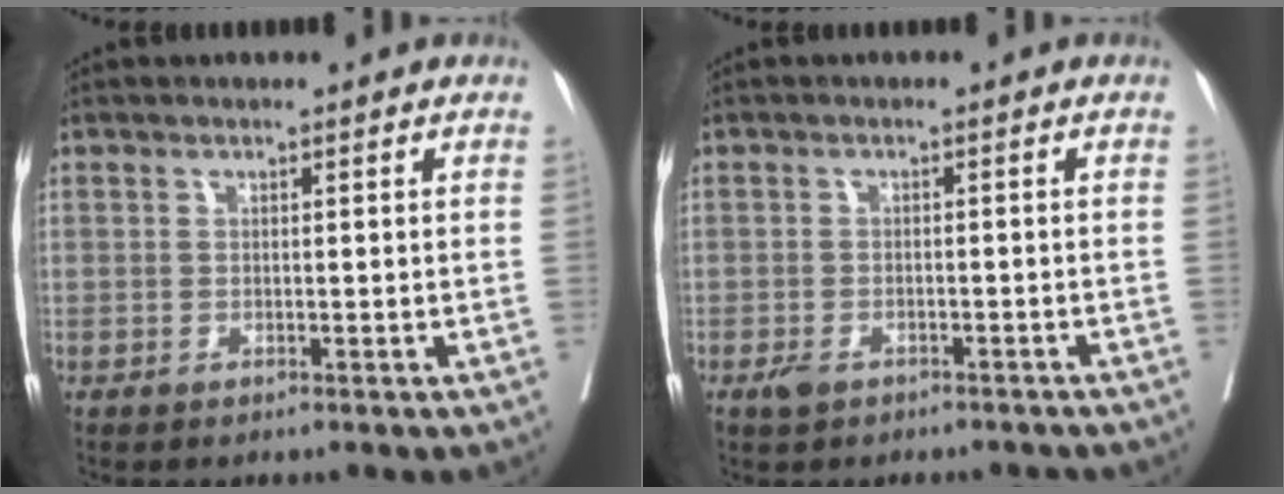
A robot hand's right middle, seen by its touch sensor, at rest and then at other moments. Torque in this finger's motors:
{"motor_torque": [-0.21, -0.05, 0.06, 0.02]}